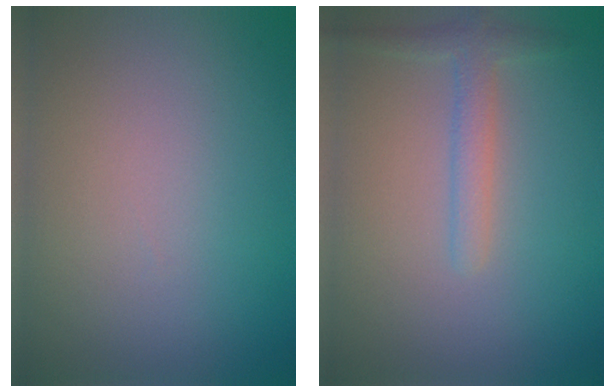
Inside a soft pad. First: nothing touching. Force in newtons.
{"total": 2.1, "press": 2.1, "slide": 0.1}